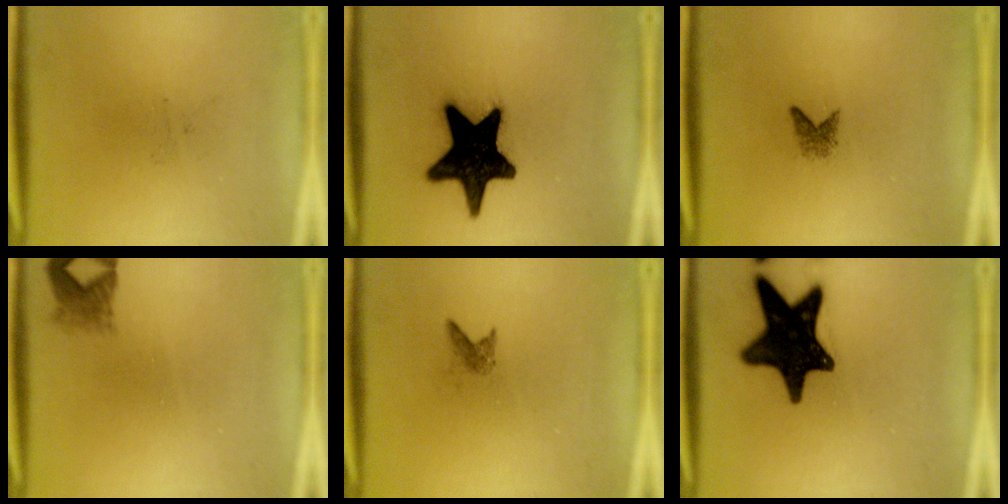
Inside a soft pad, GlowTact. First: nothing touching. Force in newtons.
{"total": 18.0}
{"total": 1.3}
{"total": 2.2}
{"total": 0.9}
{"total": 17.5}